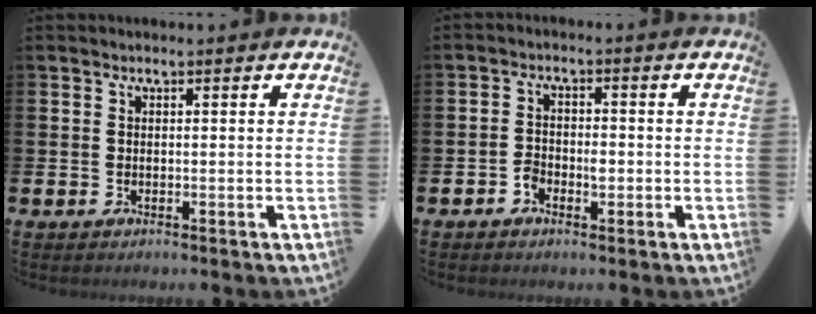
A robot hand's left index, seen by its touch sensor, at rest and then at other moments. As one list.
[{"total": 2.1, "force": [-1.0, 1.4, 1.2], "torque": [-0.016, 0.001, -0.022]}]